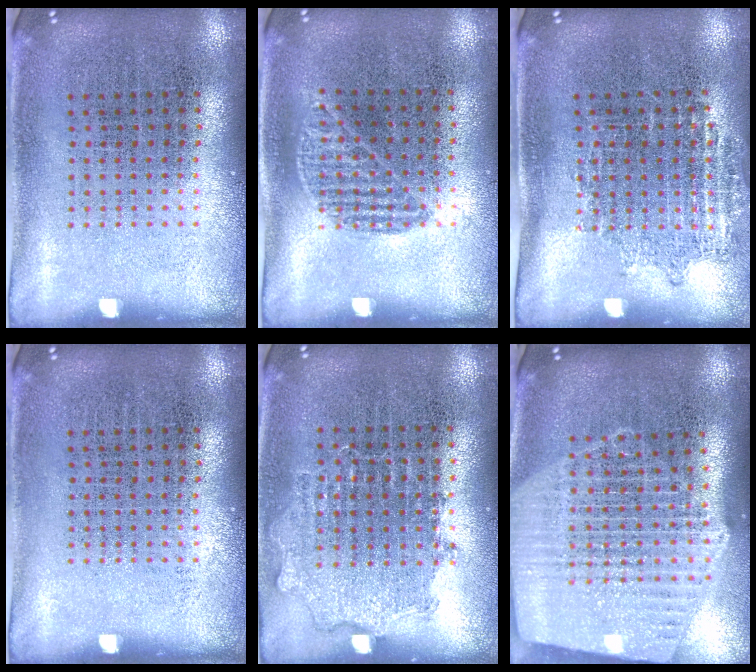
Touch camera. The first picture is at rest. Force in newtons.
{"total": 1.0, "press": 0.7, "slide": 0.7}
{"total": 1.0, "press": 0.9, "slide": 0.4}
{"total": 0.0}
{"total": 0.8, "press": 0.7, "slide": 0.2}
{"total": 2.6, "press": 2.2, "slide": 1.4}